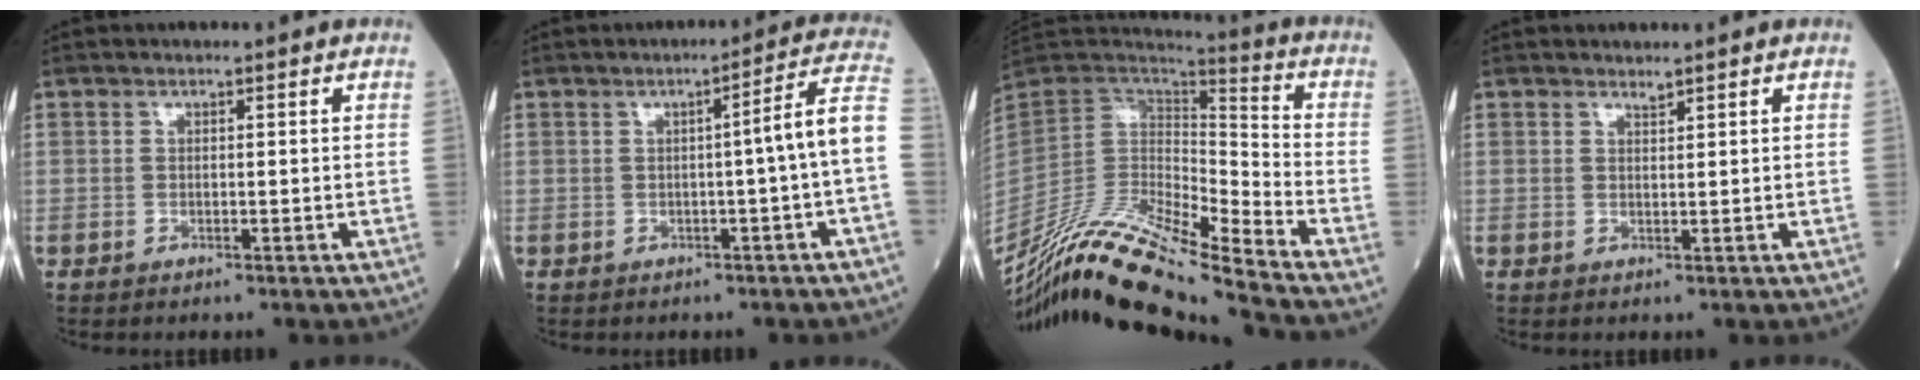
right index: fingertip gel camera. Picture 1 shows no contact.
{"total": 6.8, "force": [-0.8, -1.3, 6.6], "torque": [-0.082, 0.013, -0.014]}
{"total": 20.1, "force": [-17.9, -0.3, 9.2], "torque": [-0.182, 0.008, -0.333]}
{"total": 0.8, "force": [0.8, 0.0, 0.2], "torque": [-0.007, -0.006, 0.013]}